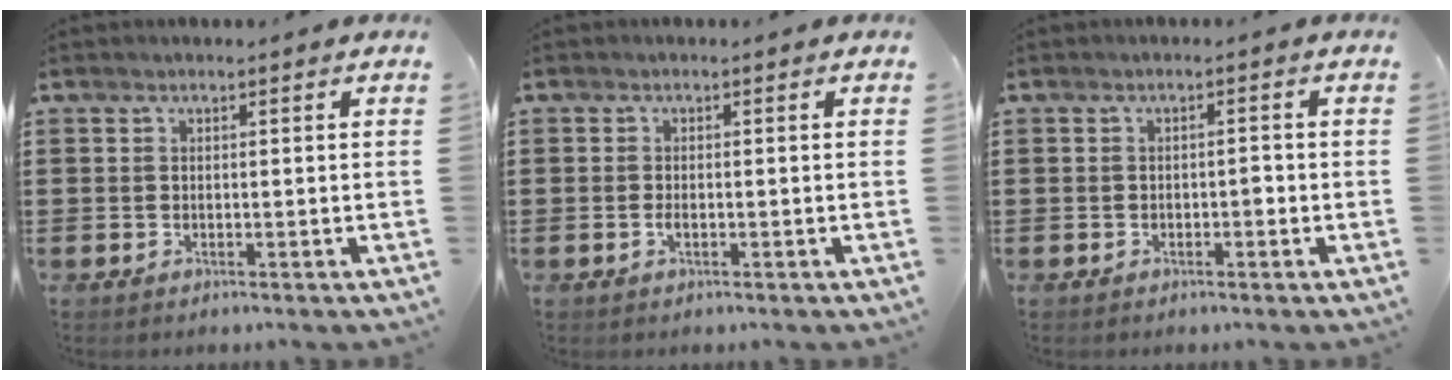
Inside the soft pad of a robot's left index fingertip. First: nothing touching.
{"total": 0.9, "force": [-0.5, 0.3, 0.7], "torque": [-0.023, -0.007, -0.010]}
{"total": 1.2, "force": [-0.5, 0.5, 1.0], "torque": [-0.022, 0.002, -0.010]}